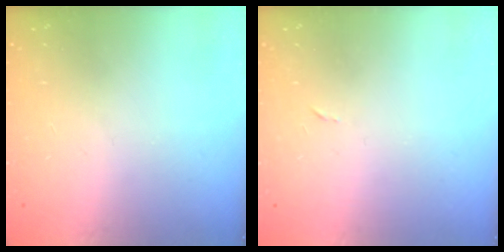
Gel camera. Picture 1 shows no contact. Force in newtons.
{"total": 2.4, "press": 2.4, "slide": 0.4}